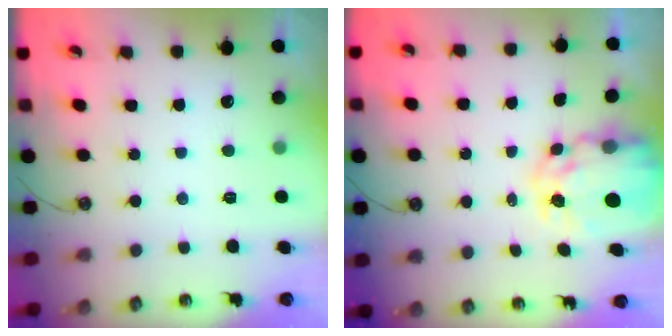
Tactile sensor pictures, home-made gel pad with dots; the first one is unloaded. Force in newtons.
{"total": 9.3, "press": 9.3, "slide": 0.8}